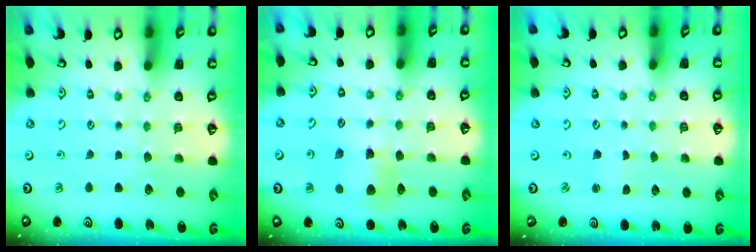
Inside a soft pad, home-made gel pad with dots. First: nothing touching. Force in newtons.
{"total": 7.2, "press": 7.2, "slide": 0.2}
{"total": 0.6, "press": 0.6, "slide": 0.0}